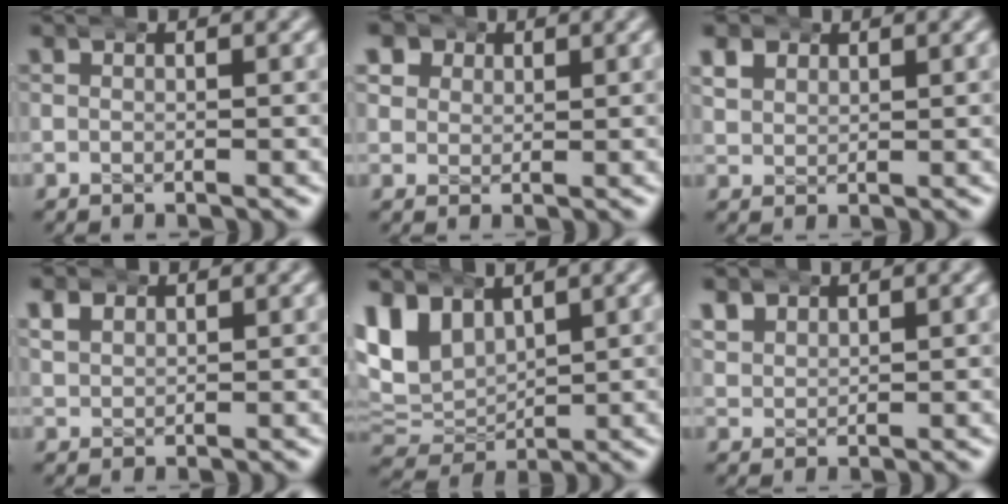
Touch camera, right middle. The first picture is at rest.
{"total": 4.3, "force": [2.0, 3.6, 1.5], "torque": [-0.030, -0.005, 0.032]}
{"total": 2.6, "force": [1.5, 2.0, 0.7], "torque": [-0.019, -0.002, 0.032]}
{"total": 2.1, "force": [1.4, 1.4, 0.6], "torque": [-0.016, -0.001, 0.030]}
{"total": 9.6, "force": [1.8, 8.0, 5.0], "torque": [-0.127, -0.019, 0.038]}
{"total": 2.4, "force": [1.8, 1.4, 0.4], "torque": [-0.015, 0.000, 0.038]}